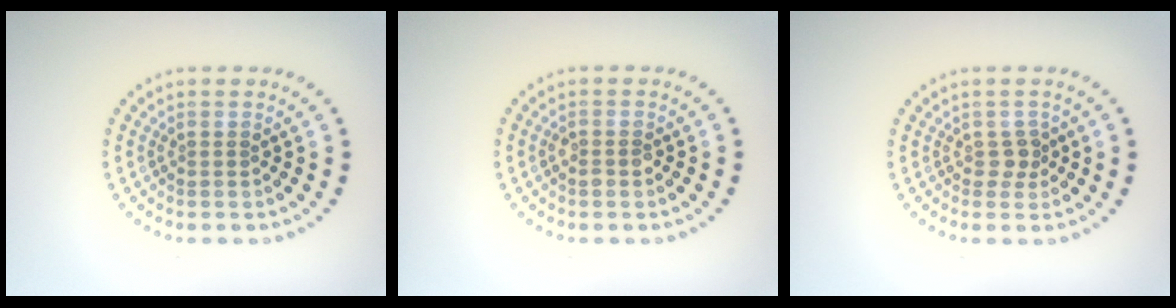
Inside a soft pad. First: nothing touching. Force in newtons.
{"total": 1.0, "press": 1.0, "slide": 0.2}
{"total": 1.3, "press": 1.1, "slide": 0.7}